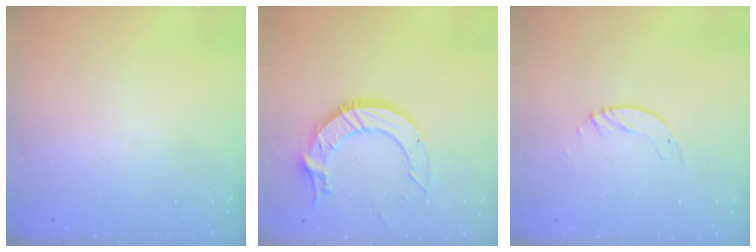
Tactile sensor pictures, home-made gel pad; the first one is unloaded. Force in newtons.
{"total": 13.5, "press": 13.4, "slide": 1.6}
{"total": 3.1, "press": 3.1, "slide": 0.3}